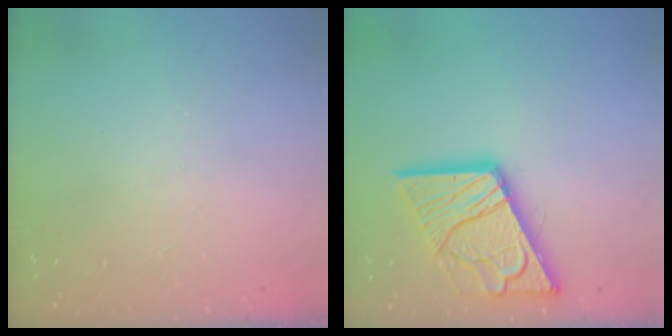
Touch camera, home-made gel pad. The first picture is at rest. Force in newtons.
{"total": 19.4, "press": 19.3, "slide": 2.1}